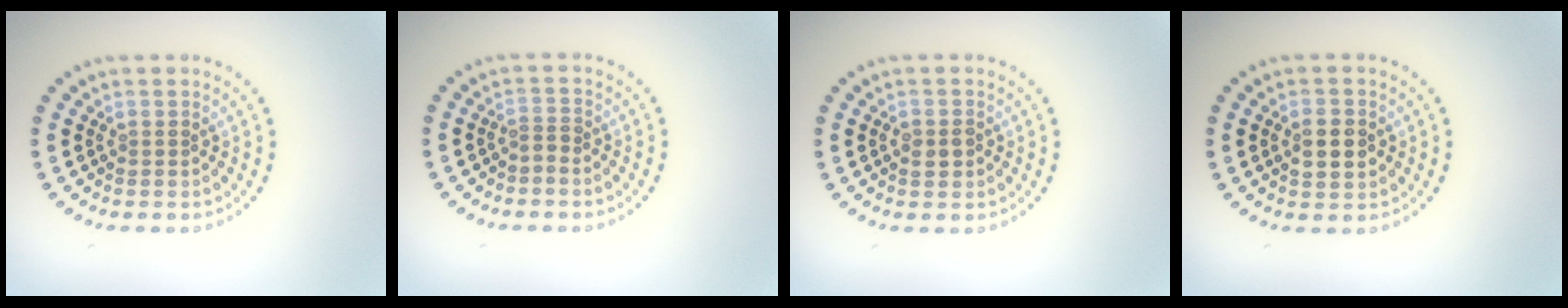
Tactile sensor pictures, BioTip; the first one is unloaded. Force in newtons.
{"total": 1.0, "press": 0.4, "slide": 0.9}
{"total": 1.5, "press": 1.4, "slide": 0.5}
{"total": 2.9, "press": 2.9, "slide": 0.2}